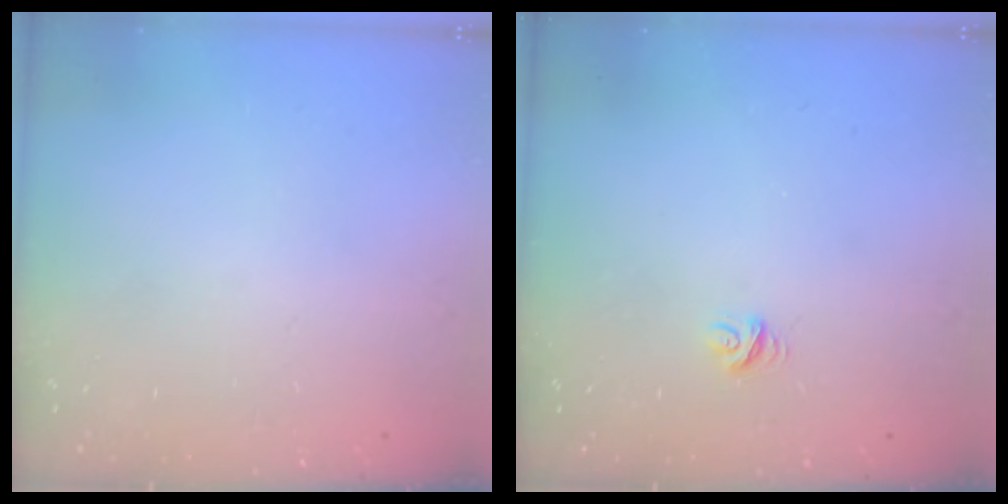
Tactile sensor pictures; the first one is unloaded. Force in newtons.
{"total": 4.9, "press": 4.8, "slide": 0.3}